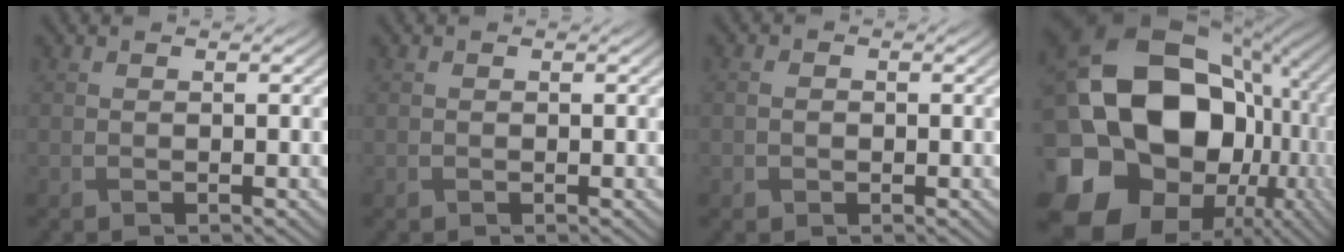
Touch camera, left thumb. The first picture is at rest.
{"total": 0.0}
{"total": 1.1, "force": [-0.2, 1.0, 0.4], "torque": [-0.007, -0.005, -0.006]}
{"total": 24.6, "force": [-1.0, 20.2, 14.1], "torque": [-0.321, -0.045, -0.029]}